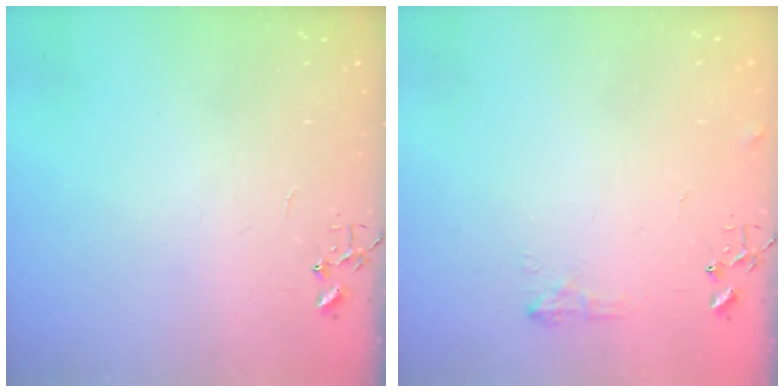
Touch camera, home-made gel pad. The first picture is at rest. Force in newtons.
{"total": 6.4, "press": 6.3, "slide": 0.8}